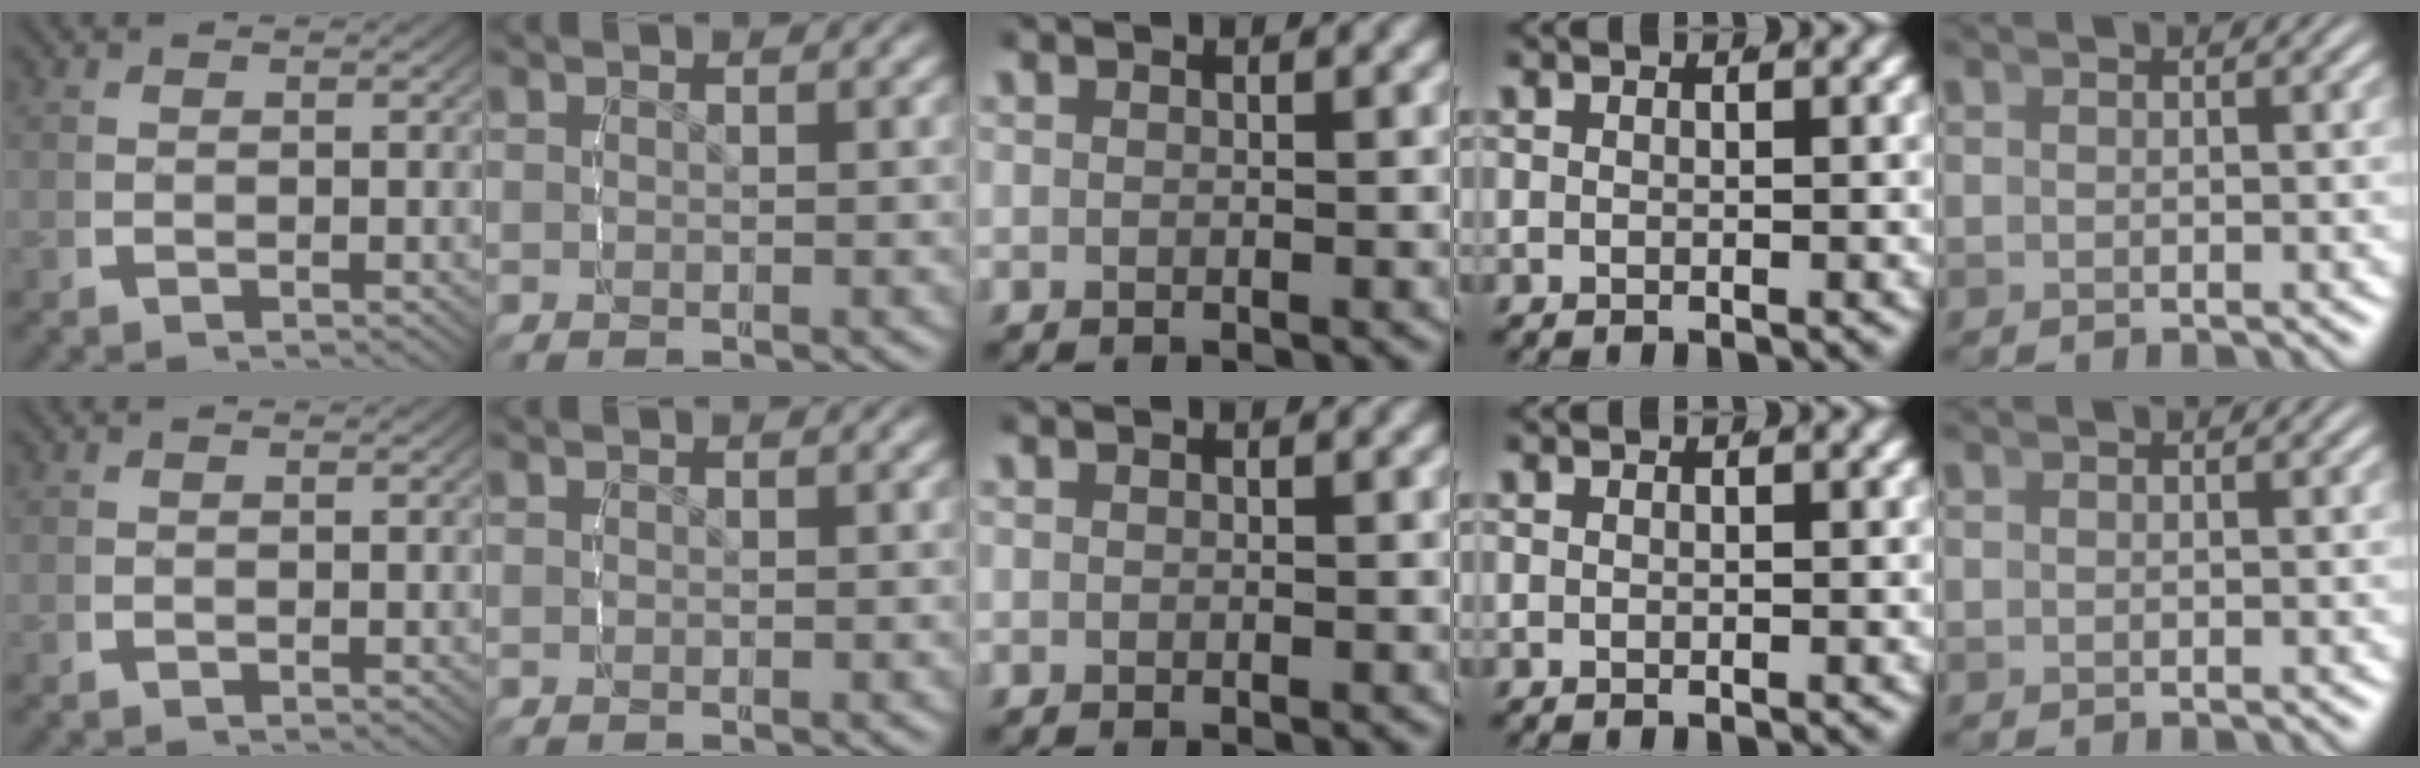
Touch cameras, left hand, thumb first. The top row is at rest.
{}